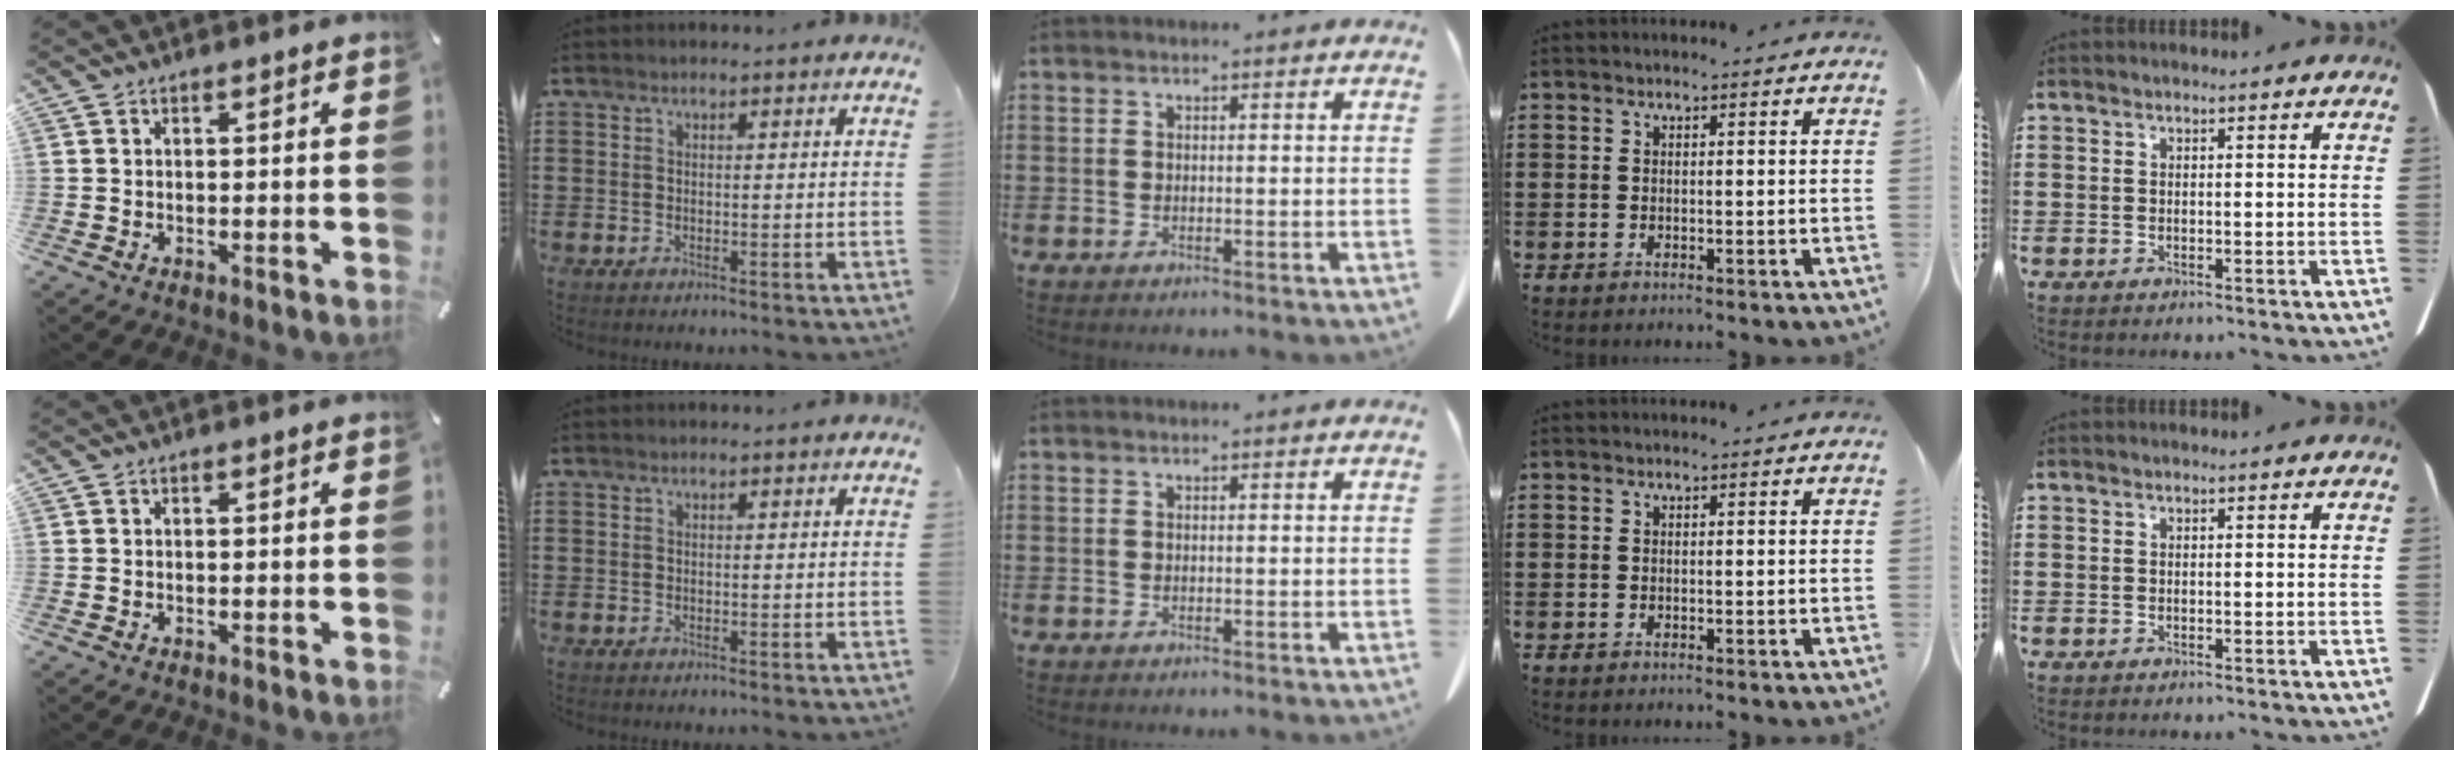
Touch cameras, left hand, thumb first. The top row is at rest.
{}